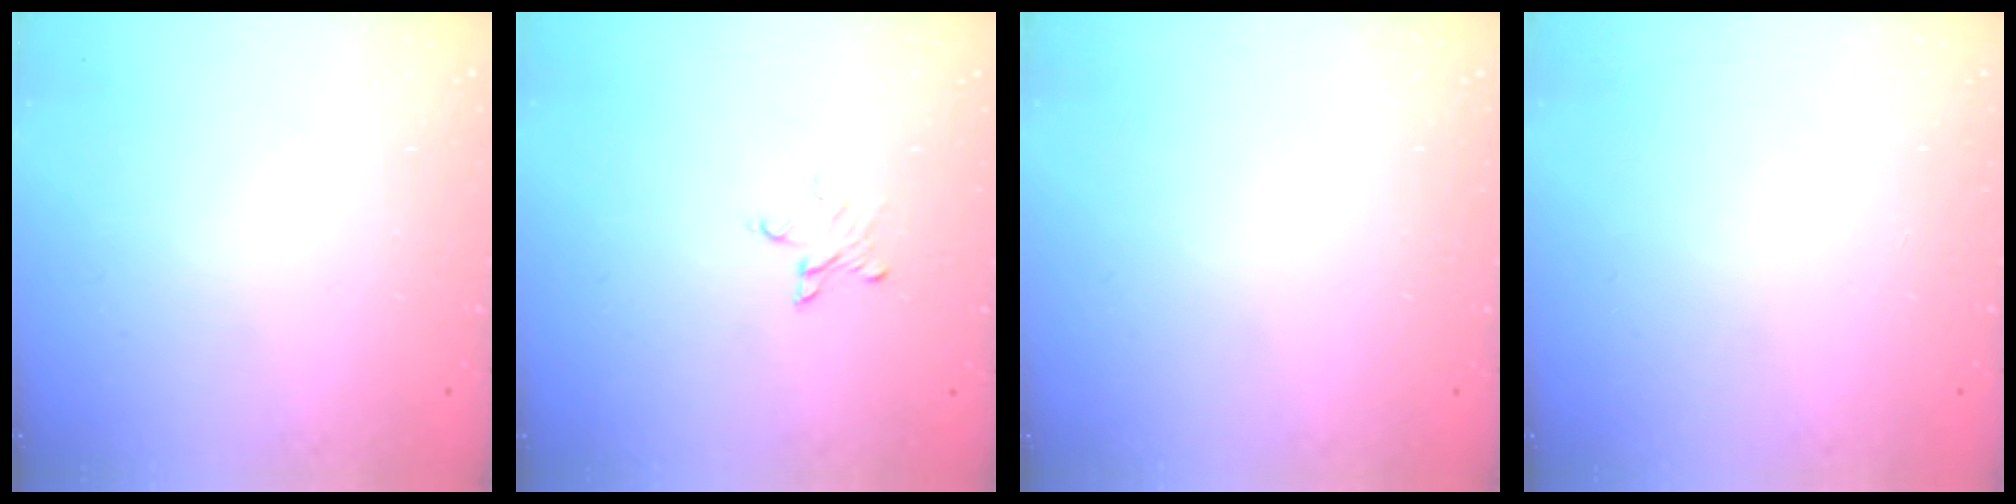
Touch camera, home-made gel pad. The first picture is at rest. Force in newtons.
{"total": 3.6, "press": 3.6, "slide": 0.3}
{"total": 0.0}
{"total": 0.0}